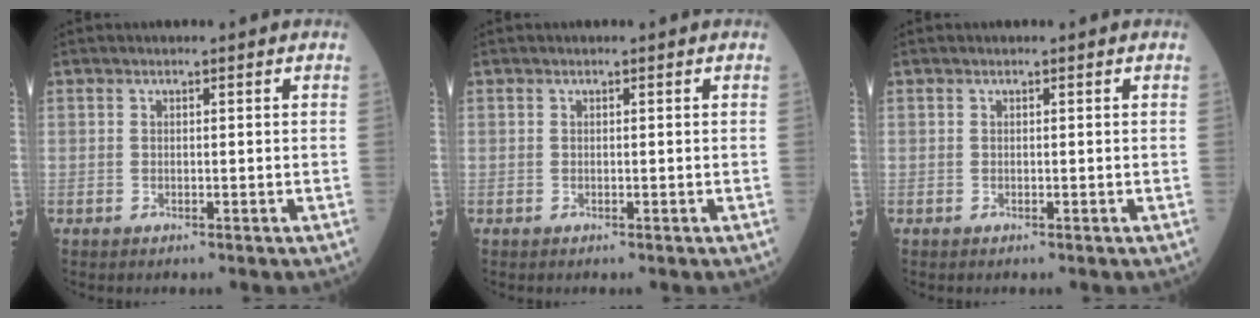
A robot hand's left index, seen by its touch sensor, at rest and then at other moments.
{"total": 0.0}
{"total": 0.0}